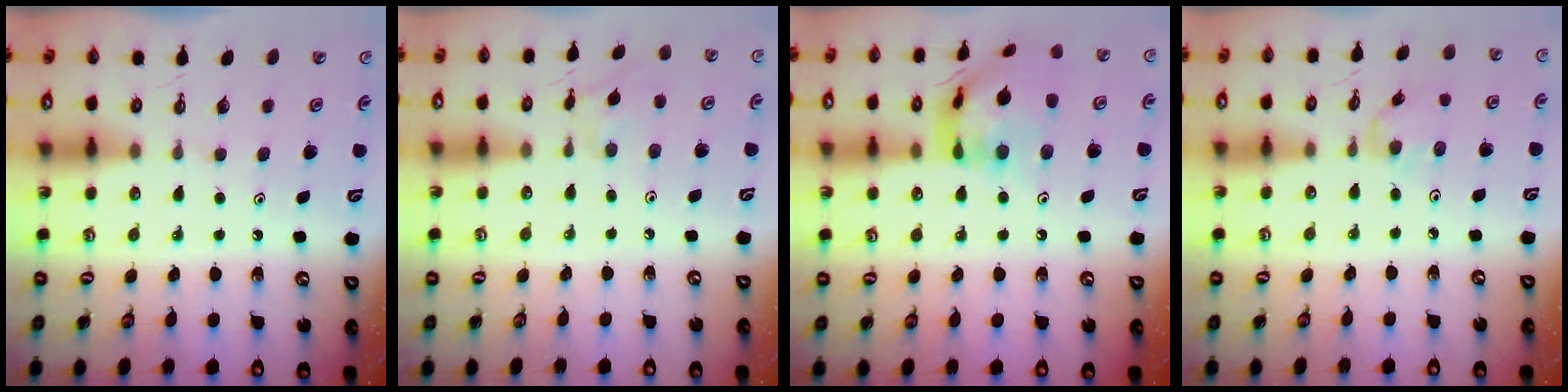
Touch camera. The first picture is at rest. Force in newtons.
{"total": 4.3, "press": 4.3, "slide": 0.2}
{"total": 15.6, "press": 15.6, "slide": 1.4}
{"total": 1.4, "press": 1.4, "slide": 0.3}